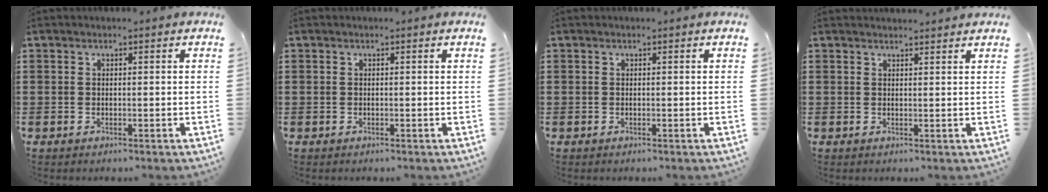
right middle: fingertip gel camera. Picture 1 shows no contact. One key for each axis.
{"total": 0.0}
{"total": 0.0}
{"total": 1.5, "fx": 1.5, "fy": 0.0, "fz": 0.2, "tx": 0.002, "ty": -0.004, "tz": 0.026}